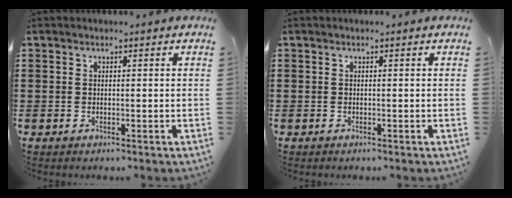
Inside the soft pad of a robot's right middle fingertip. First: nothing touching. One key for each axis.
{"total": 0.0}